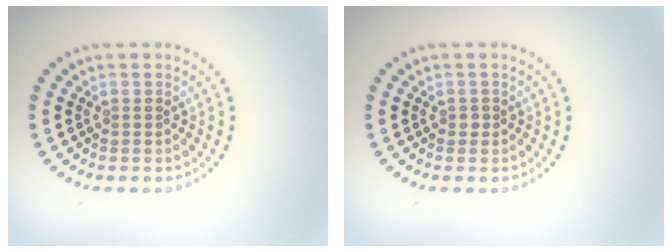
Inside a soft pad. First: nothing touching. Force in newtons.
{"total": 0.5, "press": 0.4, "slide": 0.3}